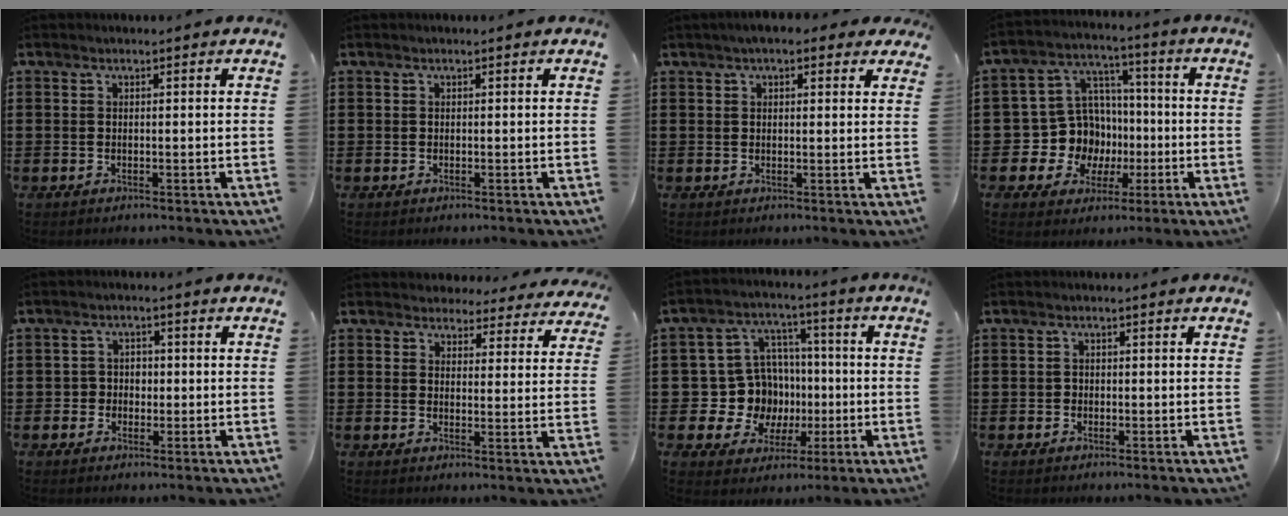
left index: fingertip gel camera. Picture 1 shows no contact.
{"total": 0.0}
{"total": 3.0, "force": [2.2, 1.2, 1.7], "torque": [-0.040, 0.006, 0.039]}
{"total": 10.6, "force": [-1.1, 10.2, 2.5], "torque": [-0.096, -0.002, -0.009]}
{"total": 2.5, "force": [-0.6, 2.4, 0.6], "torque": [-0.021, 0.007, -0.018]}
{"total": 3.7, "force": [3.6, 0.9, 0.3], "torque": [-0.015, -0.016, 0.063]}
{"total": 11.1, "force": [-0.7, 10.7, 3.1], "torque": [-0.102, -0.002, -0.002]}
{"total": 0.8, "force": [-0.4, 0.7, 0.1], "torque": [-0.006, 0.002, -0.009]}